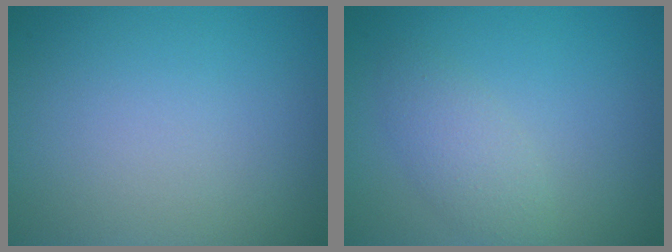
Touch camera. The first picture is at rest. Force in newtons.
{"total": 2.1, "press": 2.1, "slide": 0.0}